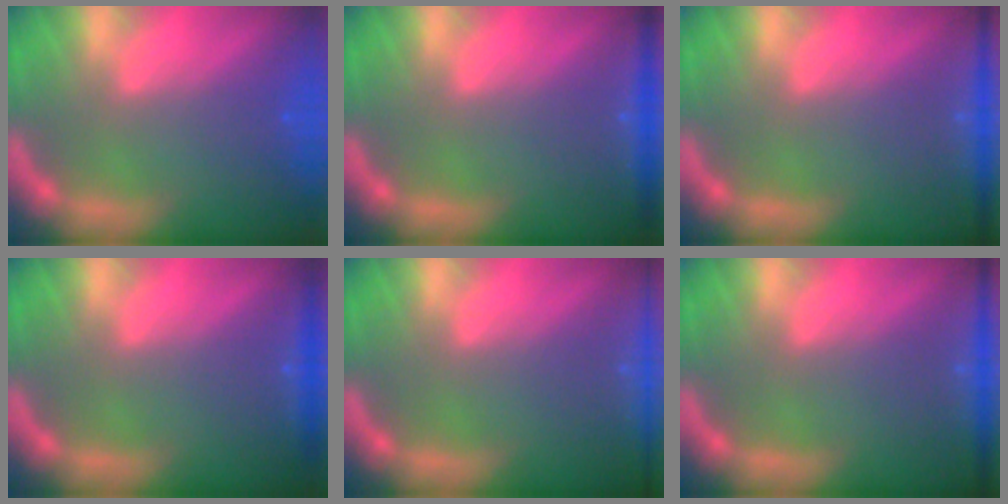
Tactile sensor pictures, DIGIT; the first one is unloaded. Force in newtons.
{"total": 3.5}
{"total": 5.5}
{"total": 1.9}
{"total": 7.9}
{"total": 5.5}